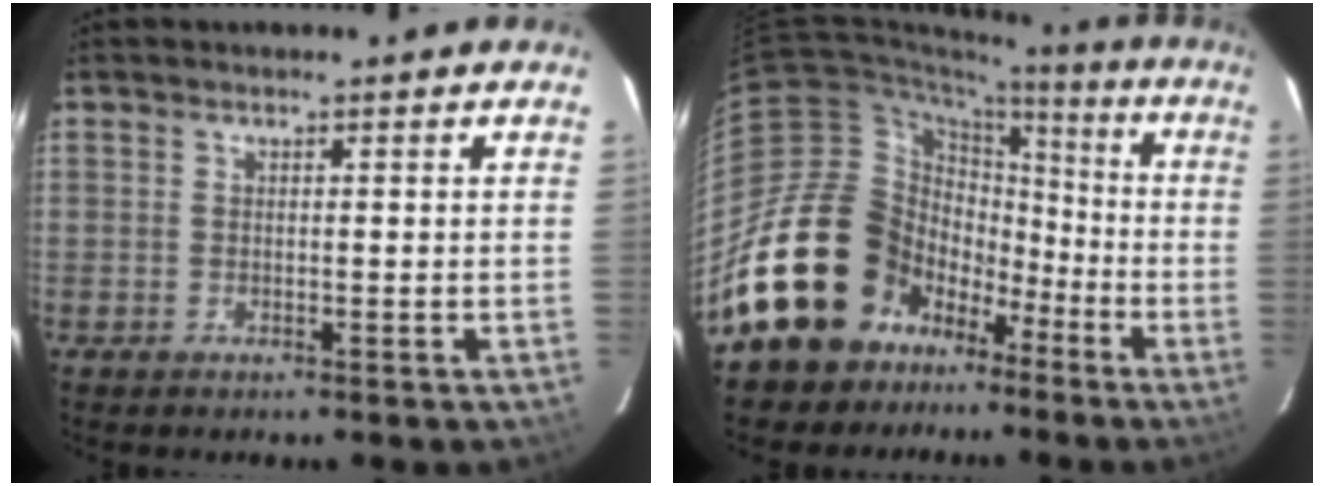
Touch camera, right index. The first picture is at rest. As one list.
[{"total": 20.5, "force": [-11.4, 15.7, 6.6], "torque": [-0.163, 0.057, -0.181]}]